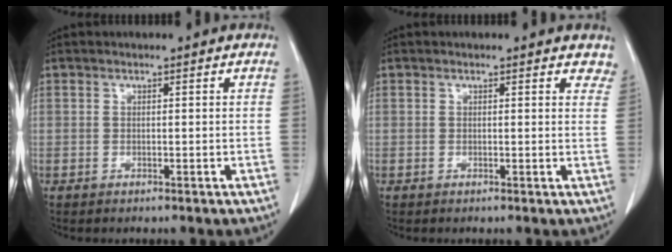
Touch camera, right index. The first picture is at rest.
{"total": 4.2, "force": [3.8, 1.5, 0.9], "torque": [0.011, -0.009, 0.019]}